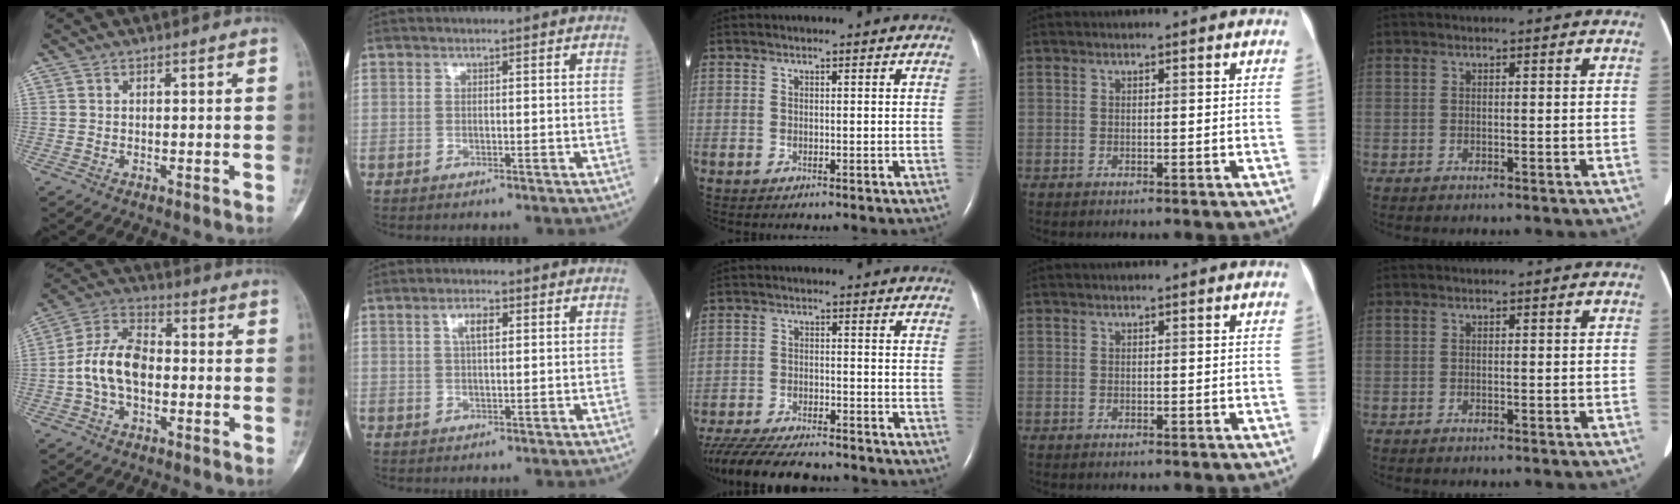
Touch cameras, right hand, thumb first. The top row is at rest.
{"thumb": {"total": 11.1, "force": [-1.4, 6.8, 8.6], "torque": [-0.161, 0.036, -0.036]}, "index": {"total": 3.1, "force": [1.1, 0.9, 2.7], "torque": [-0.053, 0.004, 0.020]}, "middle": {"total": 15.4, "force": [-13.6, 2.6, 6.8], "torque": [-0.138, -0.029, -0.206]}}